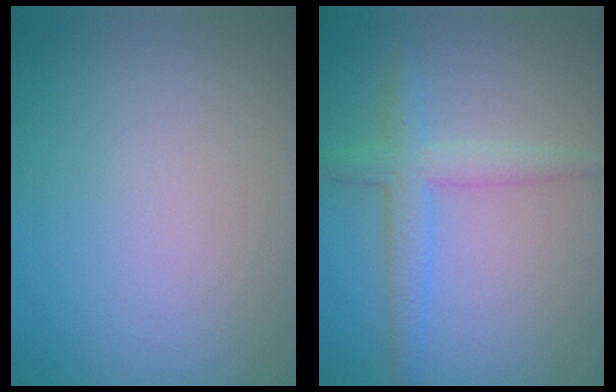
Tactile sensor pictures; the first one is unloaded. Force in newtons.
{"total": 3.0, "press": 3.0, "slide": 0.1}